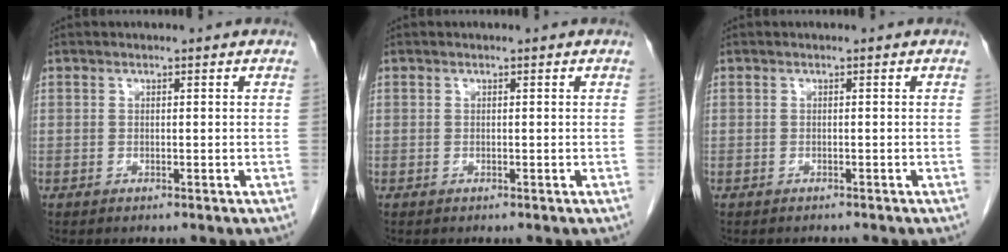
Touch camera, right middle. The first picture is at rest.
{"total": 0.0}
{"total": 1.4, "force": [-1.3, 0.2, 0.4], "torque": [-0.014, -0.006, -0.015]}